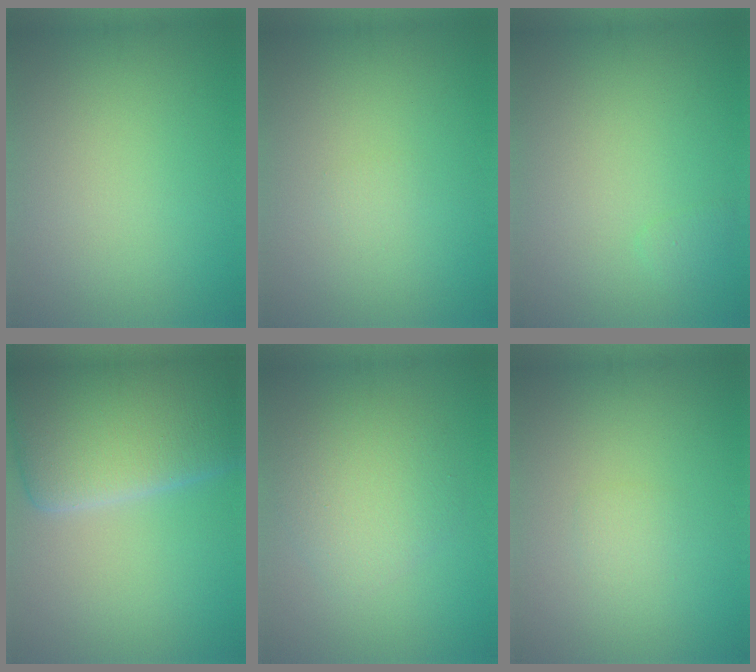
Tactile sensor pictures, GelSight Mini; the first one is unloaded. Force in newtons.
{"total": 0.5, "press": 0.5, "slide": 0.1}
{"total": 0.8, "press": 0.8, "slide": 0.0}
{"total": 13.0, "press": 13.0, "slide": 0.7}
{"total": 3.8, "press": 3.8, "slide": 0.2}
{"total": 0.9, "press": 0.9, "slide": 0.1}